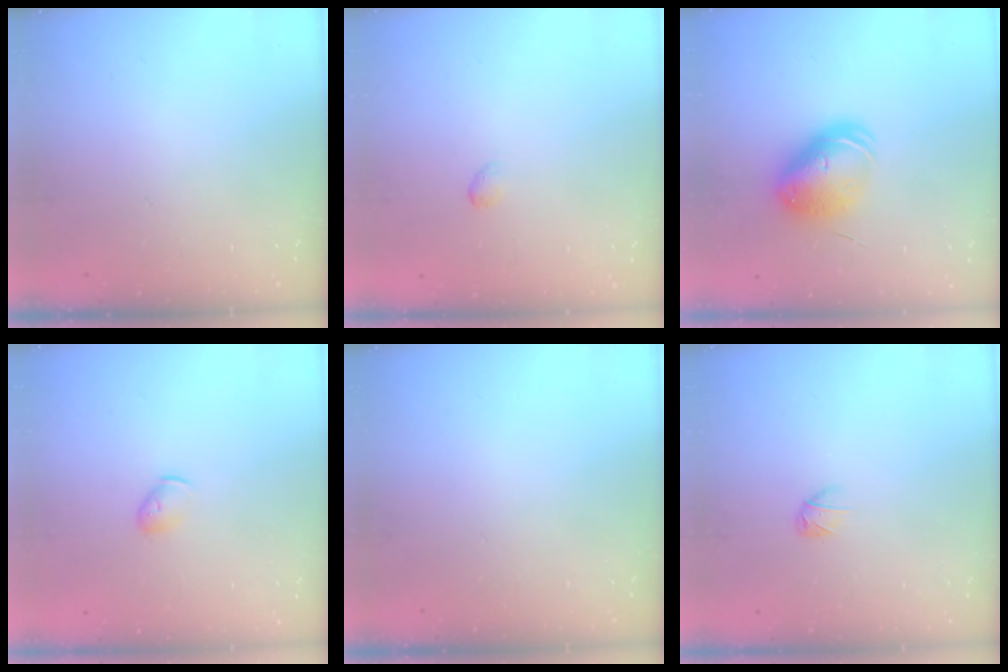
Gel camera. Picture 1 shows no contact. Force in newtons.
{"total": 2.7, "press": 2.6, "slide": 0.5}
{"total": 9.3, "press": 9.1, "slide": 2.0}
{"total": 4.7, "press": 4.6, "slide": 0.9}
{"total": 0.0}
{"total": 2.8, "press": 2.7, "slide": 0.5}